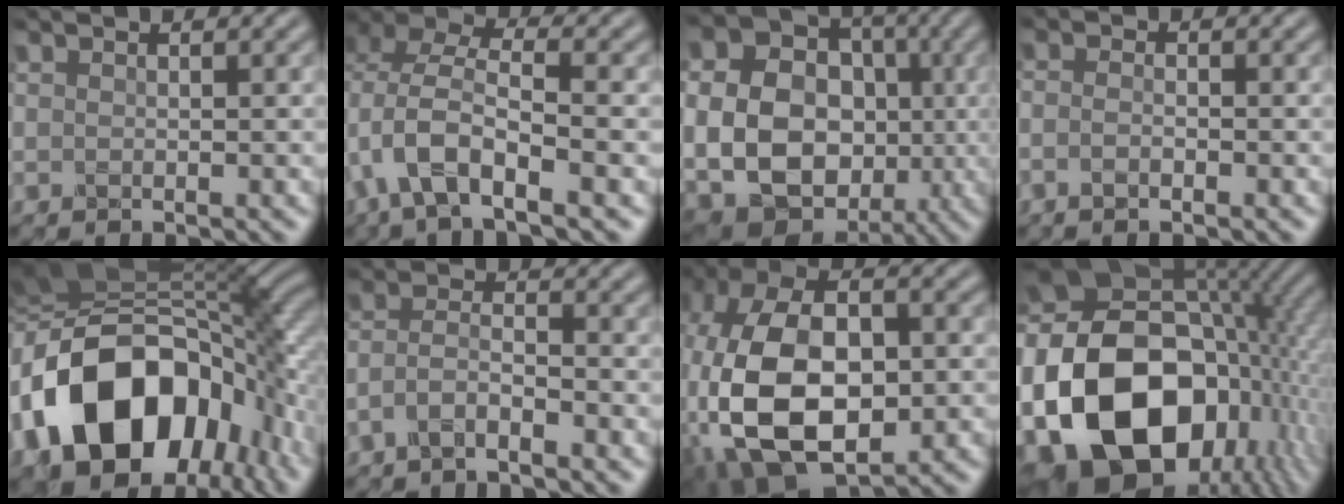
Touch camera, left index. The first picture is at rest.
{"total": 7.8, "force": [-2.1, 3.9, 6.4], "torque": [-0.127, 0.009, -0.047]}
{"total": 15.6, "force": [-1.5, 13.1, 8.4], "torque": [-0.175, -0.010, -0.028]}
{"total": 1.7, "force": [-0.8, 0.7, 1.4], "torque": [-0.021, -0.004, -0.017]}
{"total": 18.3, "force": [-4.0, 12.0, 13.2], "torque": [-0.252, -0.012, -0.060]}
{"total": 2.9, "force": [-1.8, 0.9, 2.1], "torque": [-0.047, 0.008, -0.046]}
{"total": 16.6, "force": [-2.9, 9.8, 13.0], "torque": [-0.280, -0.003, -0.054]}
{"total": 22.2, "force": [-4.5, 16.0, 14.6], "torque": [-0.333, -0.052, -0.059]}